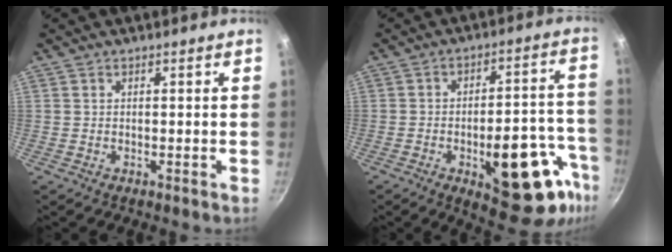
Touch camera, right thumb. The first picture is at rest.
{"total": 21.1, "force": [-8.5, 9.1, 17.1], "torque": [-0.154, 0.037, -0.105]}